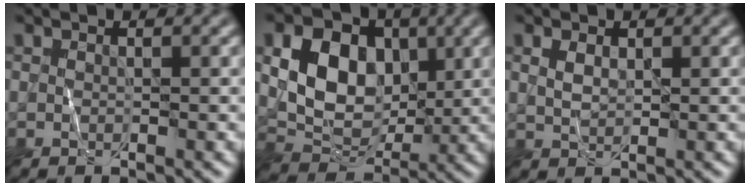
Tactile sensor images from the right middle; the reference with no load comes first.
{"total": 7.9, "force": [1.5, 5.8, 5.1], "torque": [-0.089, -0.002, 0.024]}
{"total": 1.5, "force": [0.7, 0.8, 1.0], "torque": [-0.022, -0.001, 0.017]}